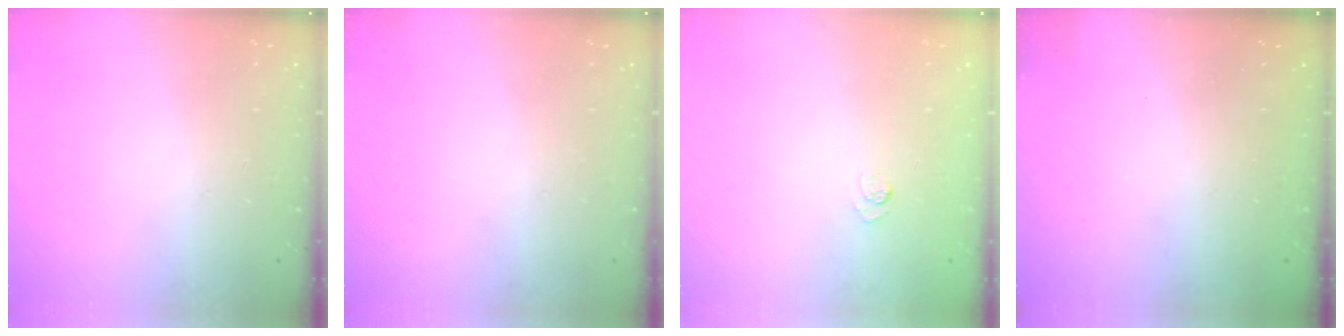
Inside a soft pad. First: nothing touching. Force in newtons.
{"total": 0.0}
{"total": 4.2, "press": 4.0, "slide": 1.3}
{"total": 2.4, "press": 2.3, "slide": 0.8}